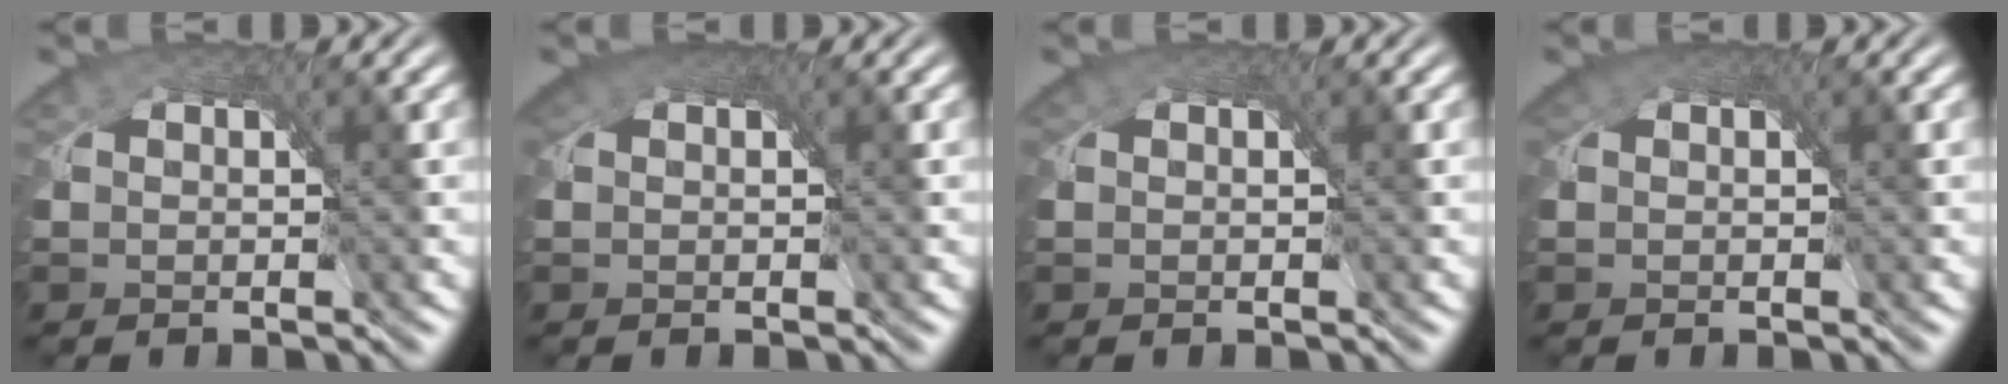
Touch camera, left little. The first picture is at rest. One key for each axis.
{"total": 2.6, "fx": 1.0, "fy": 1.9, "fz": 1.4, "tx": -0.025, "ty": -0.003, "tz": 0.012}
{"total": 0.8, "fx": 0.1, "fy": 0.8, "fz": 0.2, "tx": -0.005, "ty": -0.001, "tz": -0.002}
{"total": 1.9, "fx": 0.7, "fy": 1.6, "fz": 0.8, "tx": -0.019, "ty": 0.001, "tz": 0.005}